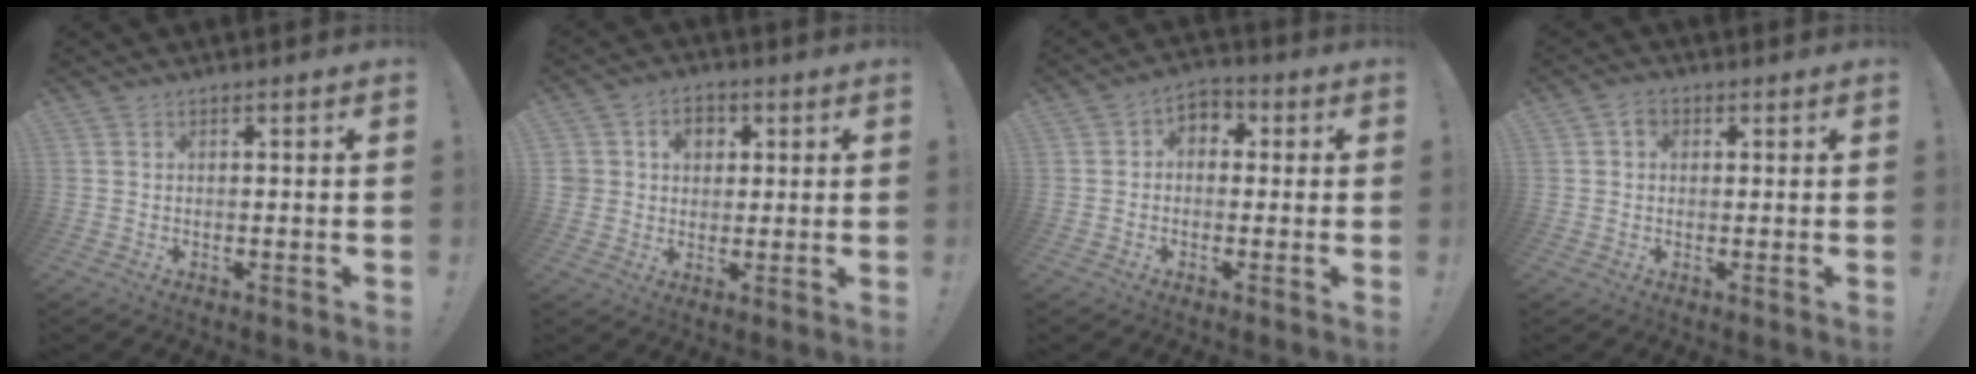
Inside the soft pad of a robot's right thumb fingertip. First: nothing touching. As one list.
[{"total": 7.2, "force": [2.1, 6.5, 2.3], "torque": [-0.024, -0.012, 0.039]}, {"total": 4.4, "force": [-1.1, 3.6, 2.1], "torque": [-0.026, 0.016, -0.018]}, {"total": 2.8, "force": [0.6, 2.3, 1.4], "torque": [-0.013, -0.003, 0.007]}]